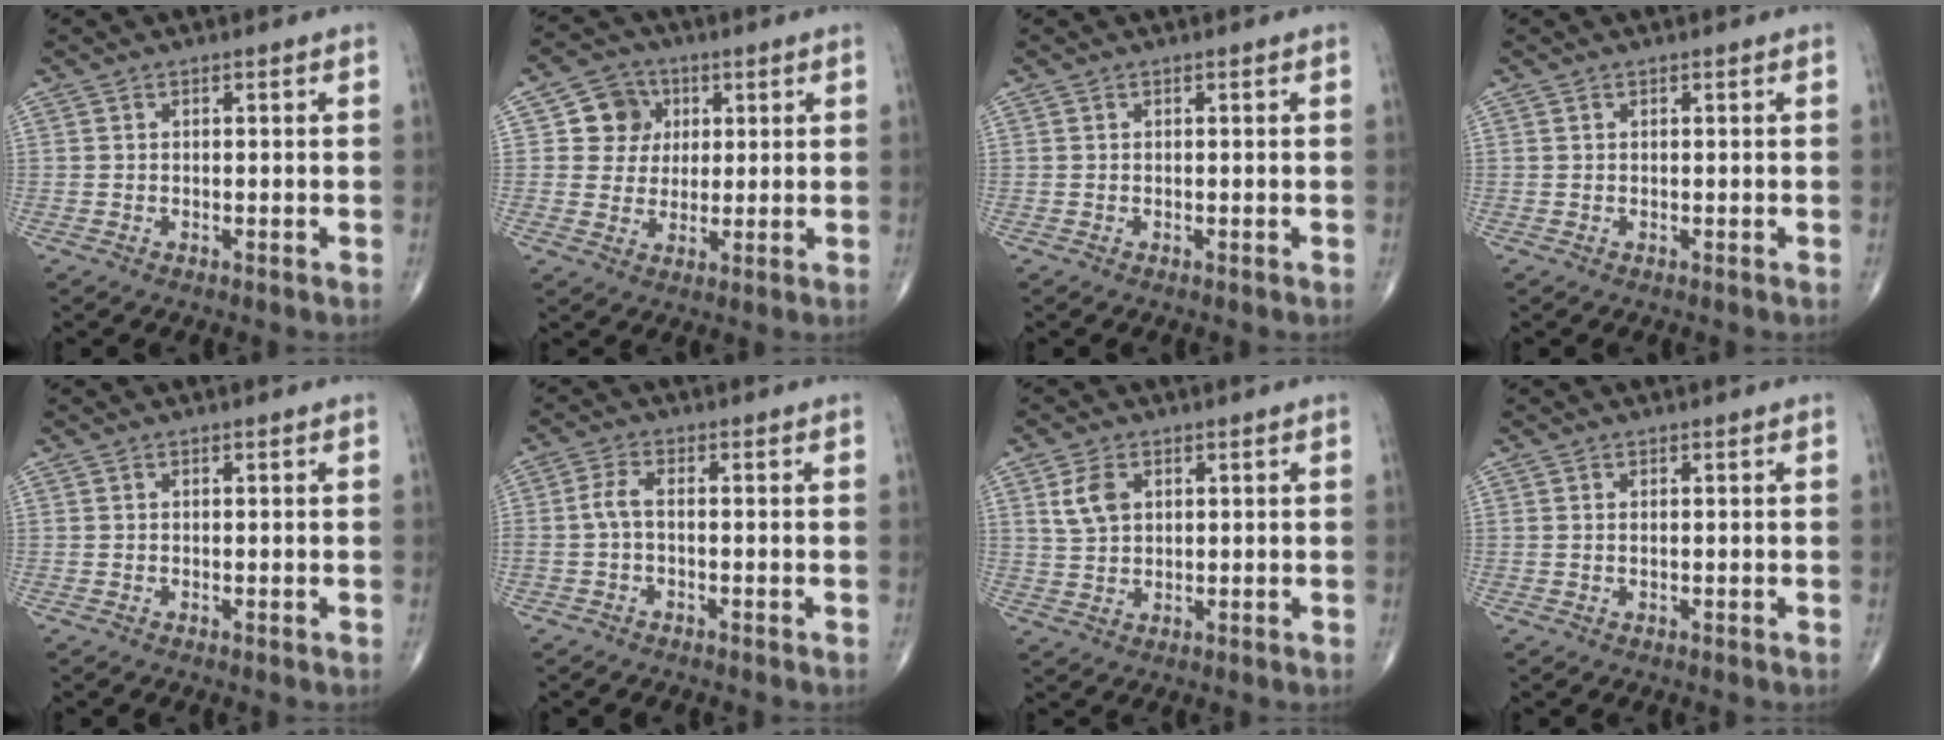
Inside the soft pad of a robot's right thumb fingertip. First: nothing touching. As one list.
[{"total": 7.2, "force": [2.0, 6.6, 2.0], "torque": [0.005, 0.001, 0.029]}, {"total": 0.0}, {"total": 0.0}, {"total": 0.0}, {"total": 3.0, "force": [-0.6, 1.2, 2.7], "torque": [-0.063, 0.007, -0.017]}, {"total": 5.0, "force": [1.8, 3.2, 3.3], "torque": [-0.055, -0.003, 0.039]}, {"total": 0.0}]